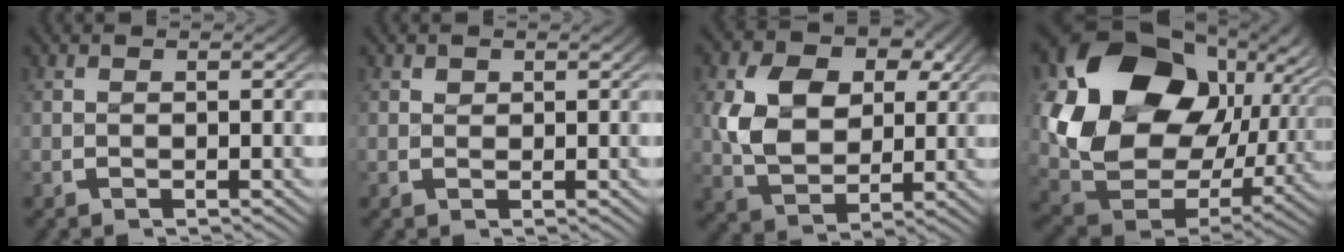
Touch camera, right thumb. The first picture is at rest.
{"total": 0.7, "force": [0.5, 0.4, -0.3], "torque": [0.007, -0.007, 0.013]}
{"total": 9.6, "force": [1.4, 7.3, 6.1], "torque": [-0.137, -0.029, 0.033]}
{"total": 20.1, "force": [1.1, 14.4, 14.0], "torque": [-0.286, -0.034, 0.027]}